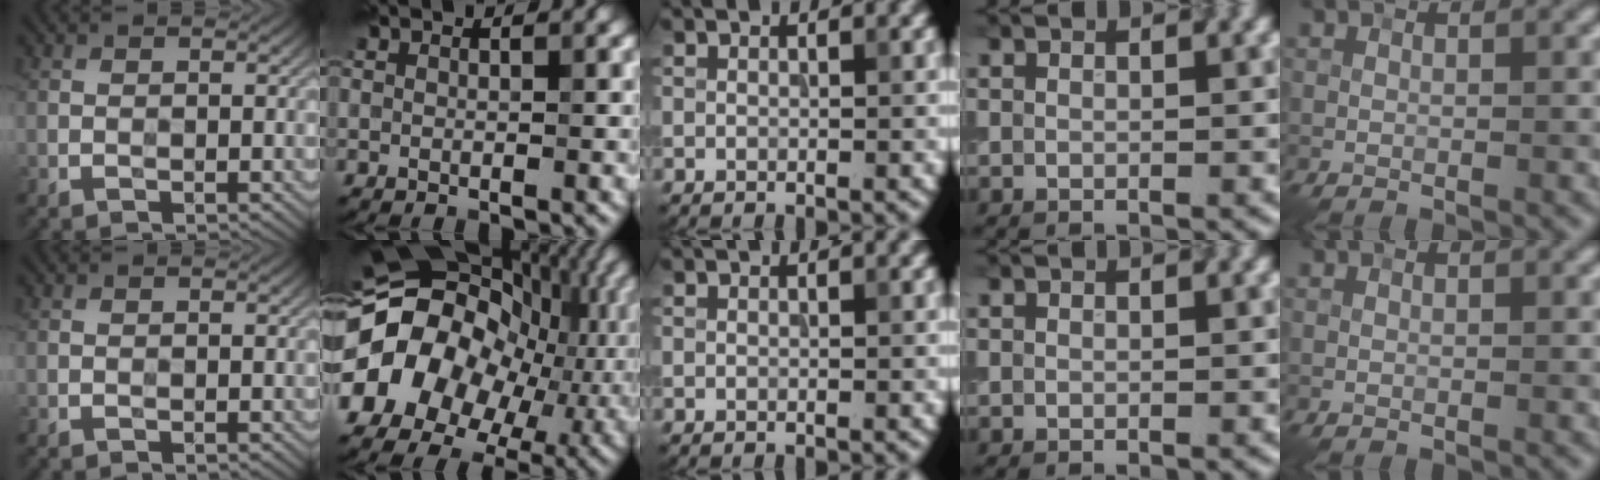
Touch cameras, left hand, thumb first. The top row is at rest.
{"index": {"total": 20.7, "force": [-1.8, 16.7, 12.1], "torque": [-0.221, 0.002, -0.041]}}